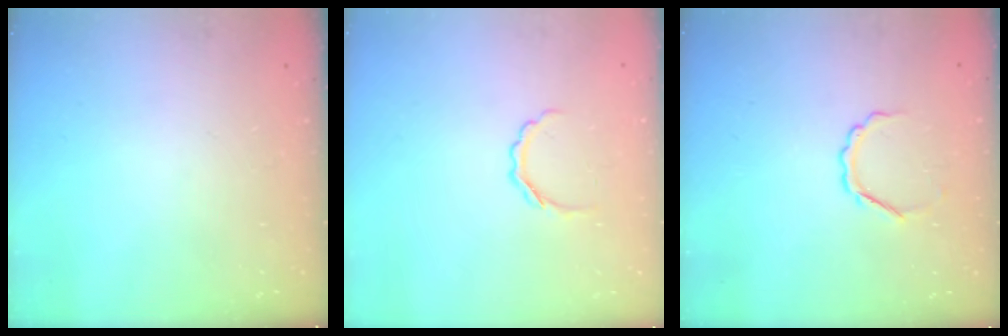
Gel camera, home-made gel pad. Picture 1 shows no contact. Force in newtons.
{"total": 3.8, "press": 3.7, "slide": 0.7}
{"total": 3.3, "press": 3.3, "slide": 0.6}